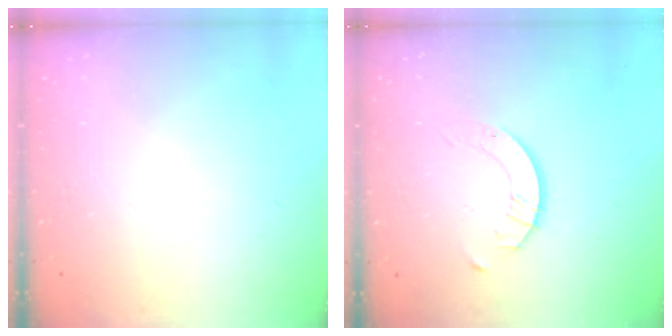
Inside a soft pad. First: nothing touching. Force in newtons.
{"total": 2.0, "press": 2.0, "slide": 0.2}